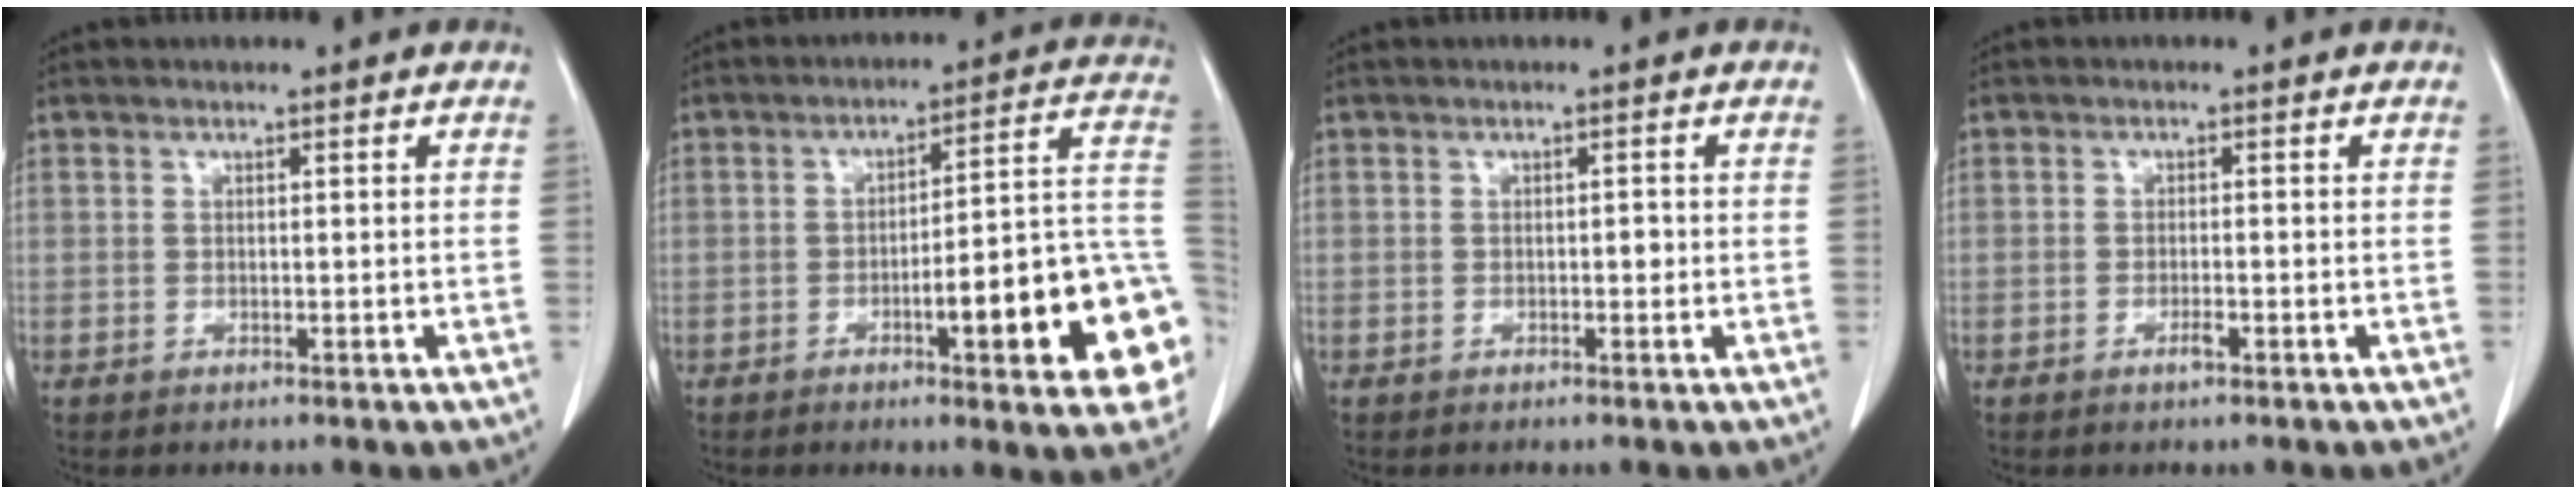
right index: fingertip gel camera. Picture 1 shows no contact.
{"total": 17.3, "force": [-5.4, 2.3, 16.2], "torque": [-0.126, 0.031, -0.062]}
{"total": 0.9, "force": [-0.1, 0.5, 0.8], "torque": [-0.009, 0.002, -0.002]}
{"total": 1.4, "force": [-0.8, 0.2, 1.2], "torque": [-0.022, -0.001, -0.013]}